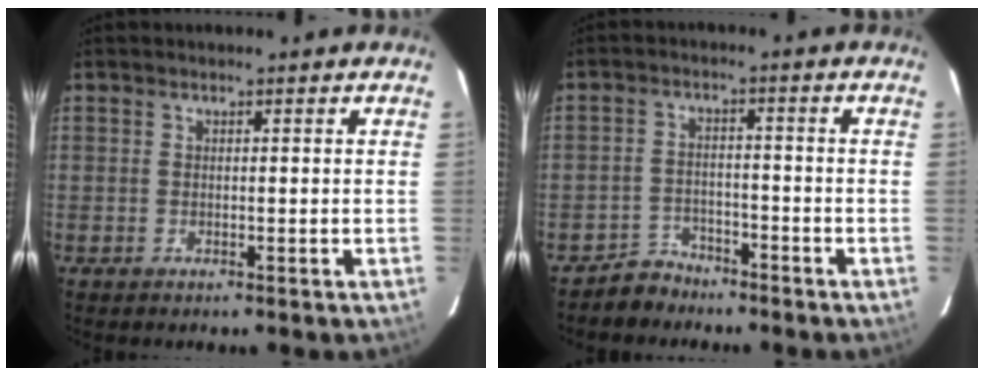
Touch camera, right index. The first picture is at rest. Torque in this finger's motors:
{"motor_torque": [-0.08, -0.07, -0.19, -0.12]}